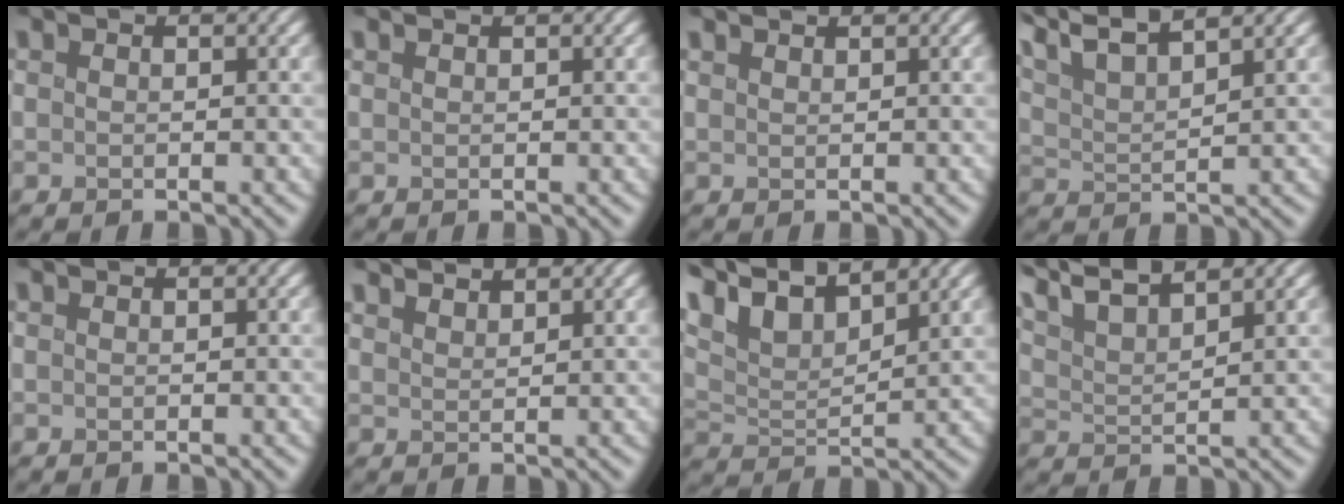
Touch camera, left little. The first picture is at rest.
{"total": 0.0}
{"total": 0.7, "force": [0.7, 0.1, 0.2], "torque": [-0.001, 0.006, 0.007]}
{"total": 10.4, "force": [7.7, 3.0, 6.4], "torque": [-0.133, 0.039, 0.093]}
{"total": 0.0}
{"total": 2.7, "force": [2.6, 0.5, 0.7], "torque": [0.000, 0.007, 0.032]}
{"total": 7.8, "force": [5.7, 2.6, 4.5], "torque": [-0.112, 0.015, 0.104]}
{"total": 9.1, "force": [7.1, 2.3, 5.2], "torque": [-0.111, 0.035, 0.088]}